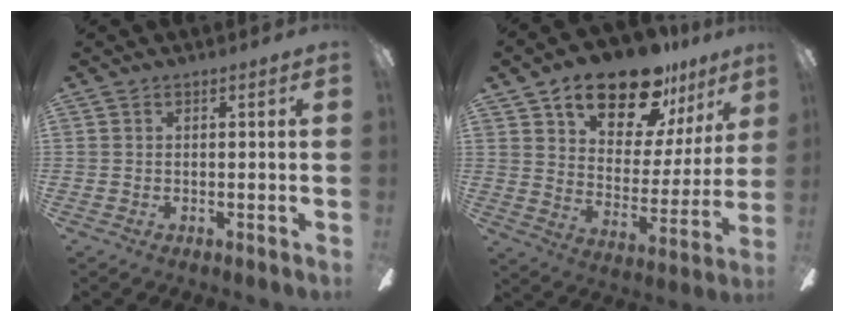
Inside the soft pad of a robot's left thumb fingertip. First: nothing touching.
{"total": 19.8, "force": [14.0, 9.1, 10.7], "torque": [-0.171, -0.081, 0.240]}